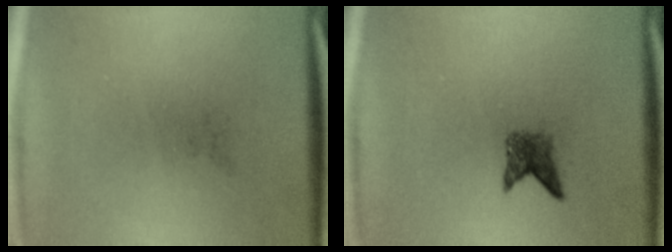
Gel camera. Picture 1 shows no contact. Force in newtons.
{"total": 2.1}